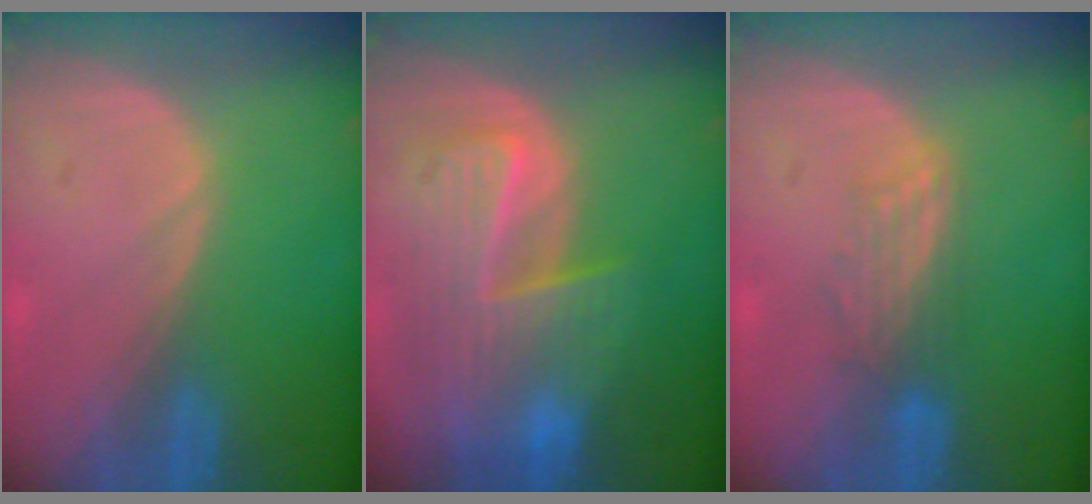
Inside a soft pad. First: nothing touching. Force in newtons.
{"total": 10.2, "press": 8.9, "slide": 5.0}
{"total": 3.2, "press": 3.1, "slide": 0.7}